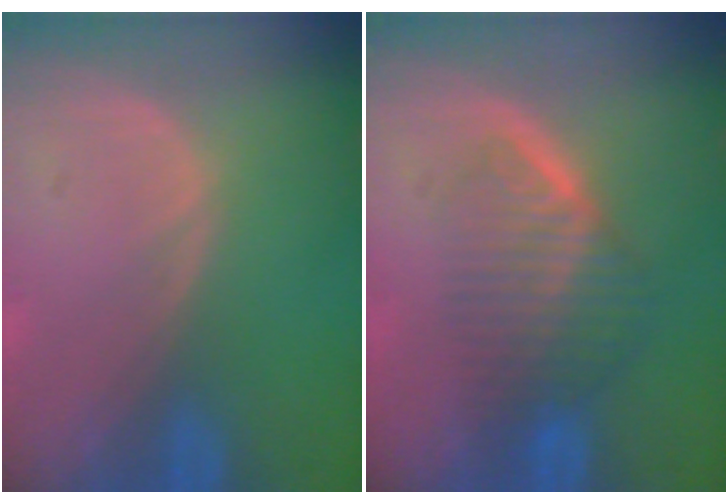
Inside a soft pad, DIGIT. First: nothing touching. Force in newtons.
{"total": 6.5, "press": 5.9, "slide": 2.9}